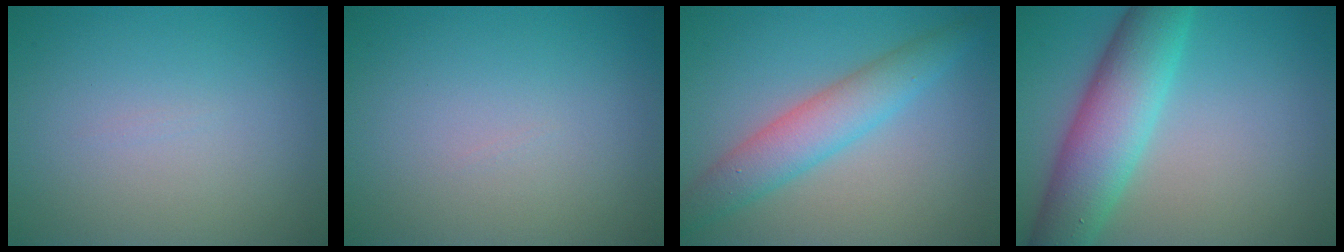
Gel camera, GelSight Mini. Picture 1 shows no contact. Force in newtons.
{"total": 0.0}
{"total": 4.5, "press": 4.5, "slide": 0.1}
{"total": 7.4, "press": 7.4, "slide": 0.1}